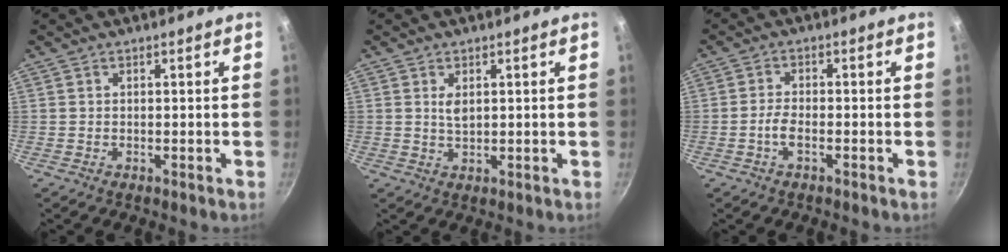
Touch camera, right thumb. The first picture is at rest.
{"total": 2.5, "force": [0.8, 1.3, 1.9], "torque": [-0.034, -0.006, 0.016]}
{"total": 3.0, "force": [-1.3, 1.2, 2.5], "torque": [-0.053, 0.014, -0.031]}